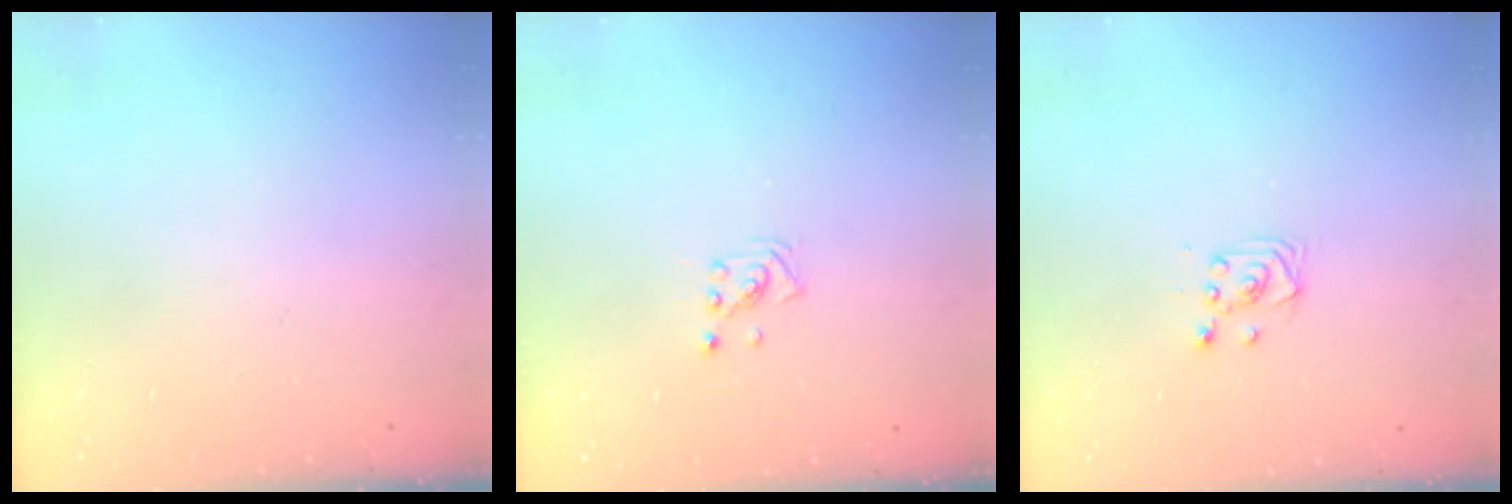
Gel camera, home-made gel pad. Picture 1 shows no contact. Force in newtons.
{"total": 1.9, "press": 1.9, "slide": 0.1}
{"total": 2.9, "press": 2.9, "slide": 0.4}